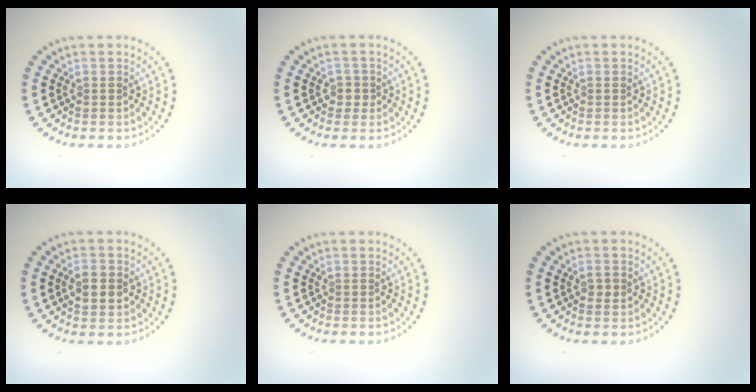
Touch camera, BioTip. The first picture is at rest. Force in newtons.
{"total": 1.2, "press": 1.0, "slide": 0.7}
{"total": 0.0}
{"total": 2.3, "press": 2.2, "slide": 0.1}
{"total": 0.0}
{"total": 1.1, "press": 1.1, "slide": 0.1}